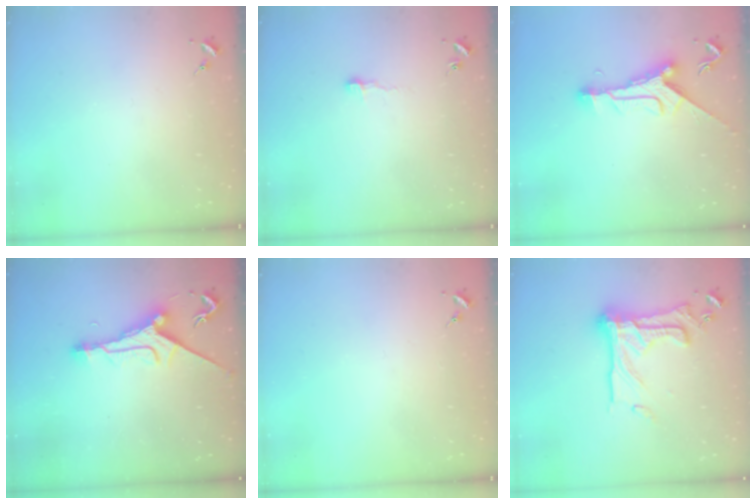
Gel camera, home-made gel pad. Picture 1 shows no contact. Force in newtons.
{"total": 4.4, "press": 4.4, "slide": 0.5}
{"total": 10.0, "press": 10.0, "slide": 0.3}
{"total": 10.0, "press": 9.9, "slide": 0.7}
{"total": 0.0}
{"total": 18.2, "press": 18.0, "slide": 2.3}